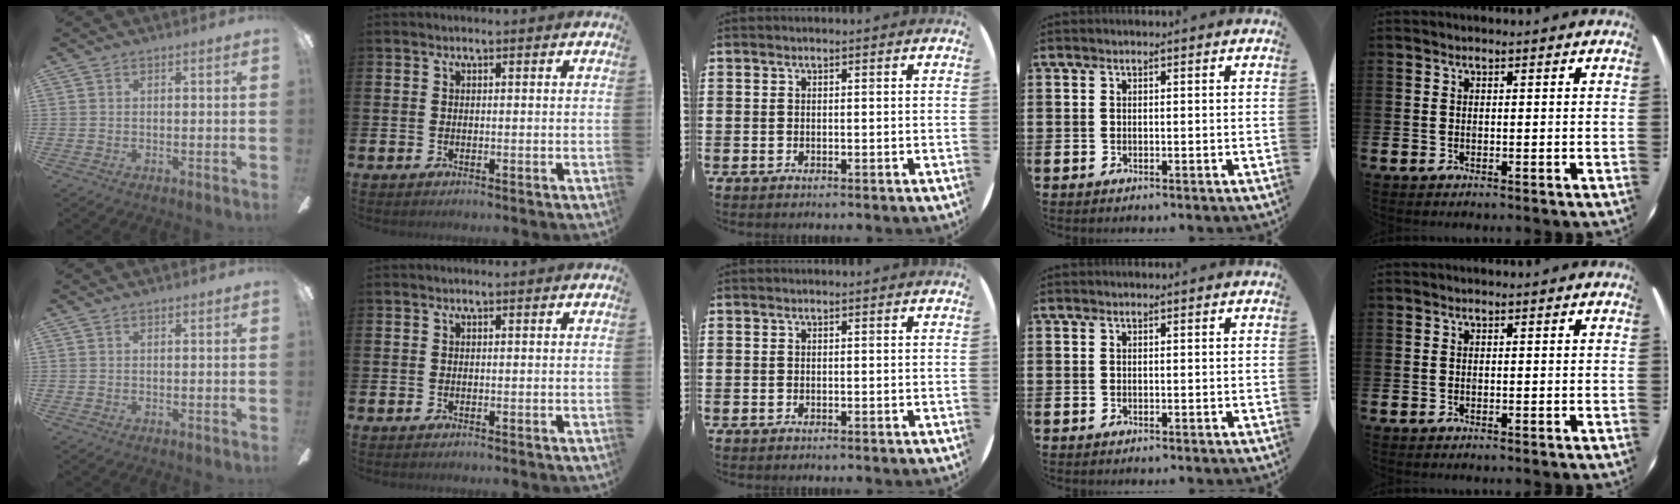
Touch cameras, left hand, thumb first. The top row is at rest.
{}